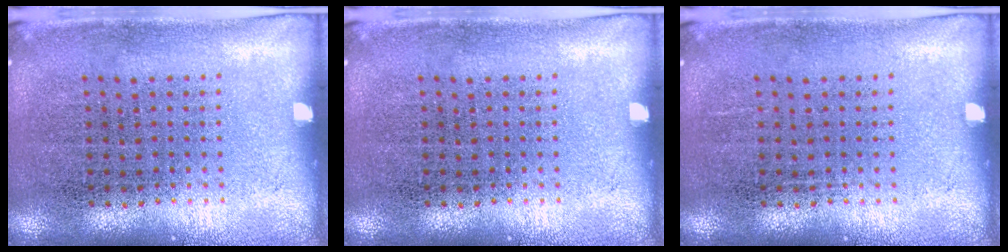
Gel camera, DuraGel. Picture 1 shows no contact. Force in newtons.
{"total": 0.0}
{"total": 0.0}